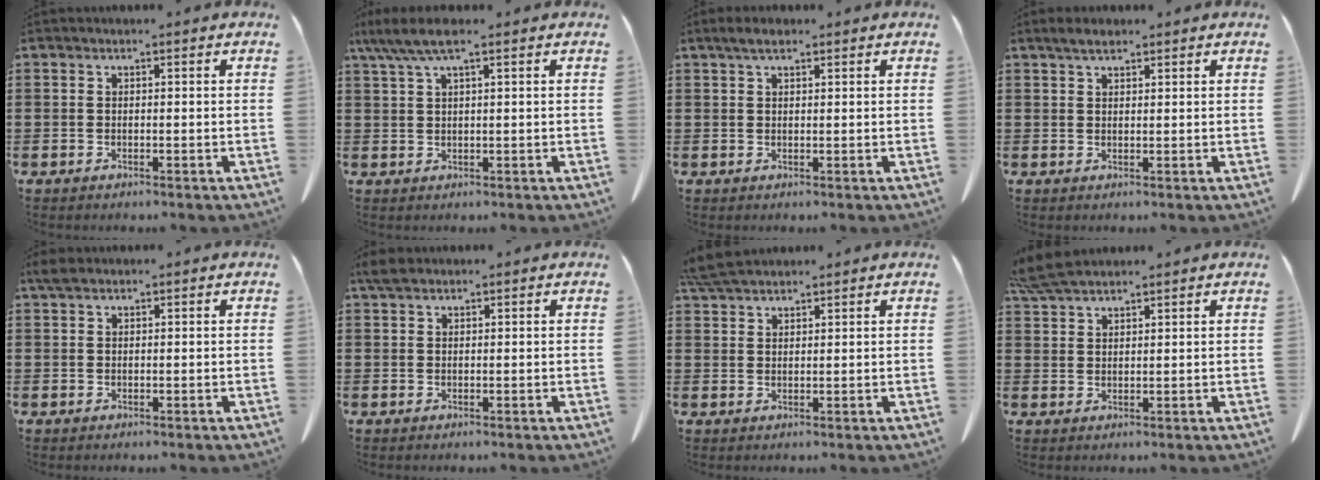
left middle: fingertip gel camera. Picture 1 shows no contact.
{"total": 4.8, "force": [2.9, 0.6, 3.8], "torque": [-0.086, -0.005, 0.052]}
{"total": 2.5, "force": [1.6, 0.8, 1.7], "torque": [-0.037, 0.003, 0.029]}
{"total": 2.3, "force": [1.8, 0.7, 1.2], "torque": [-0.021, 0.000, 0.033]}
{"total": 1.5, "force": [1.1, 0.7, 0.8], "torque": [-0.021, 0.002, 0.021]}
{"total": 1.8, "force": [1.4, 0.7, 1.0], "torque": [-0.024, 0.003, 0.027]}
{"total": 4.5, "force": [4.0, 0.7, 1.8], "torque": [-0.047, -0.003, 0.077]}
{"total": 5.2, "force": [4.6, 0.8, 2.4], "torque": [-0.061, -0.007, 0.088]}